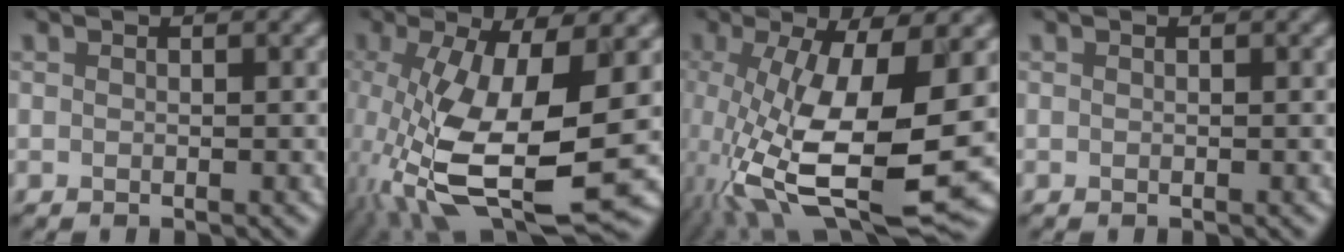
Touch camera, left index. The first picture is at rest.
{"total": 12.9, "force": [-3.1, 4.6, 11.6], "torque": [-0.243, -0.034, -0.047]}
{"total": 14.2, "force": [-3.5, 4.8, 12.9], "torque": [-0.246, -0.024, -0.056]}
{"total": 0.0}